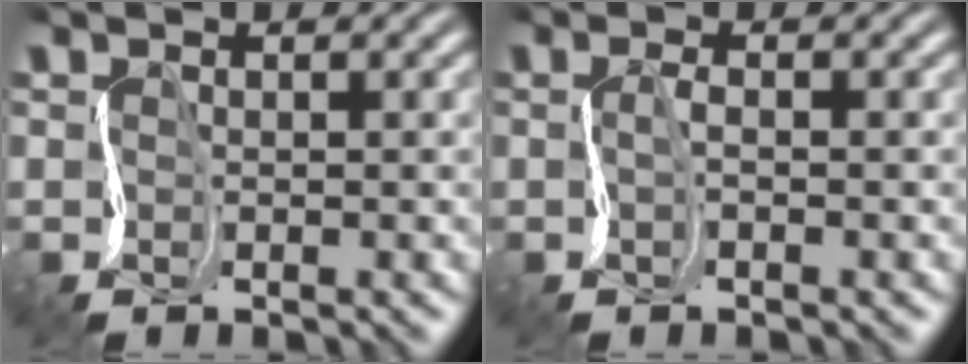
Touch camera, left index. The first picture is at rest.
{"total": 0.5, "force": [-0.2, -0.1, 0.5], "torque": [-0.008, 0.002, -0.003]}